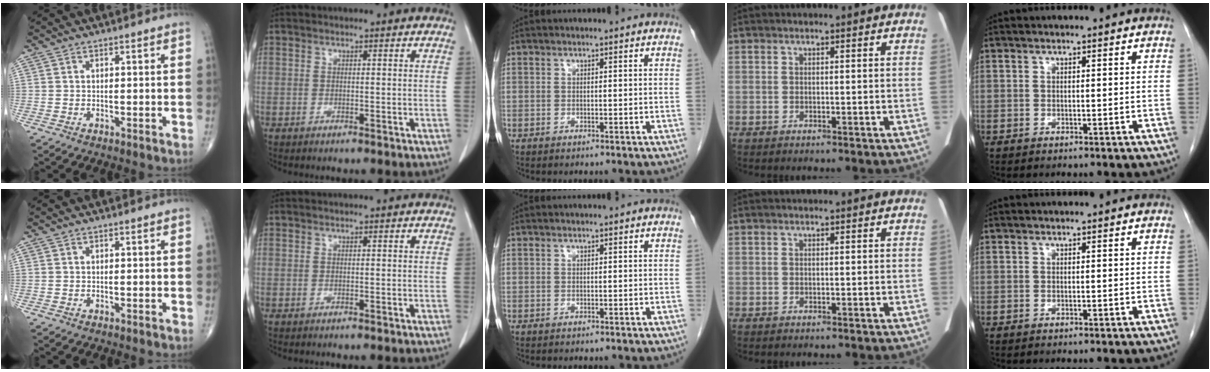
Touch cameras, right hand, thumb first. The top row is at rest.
{}